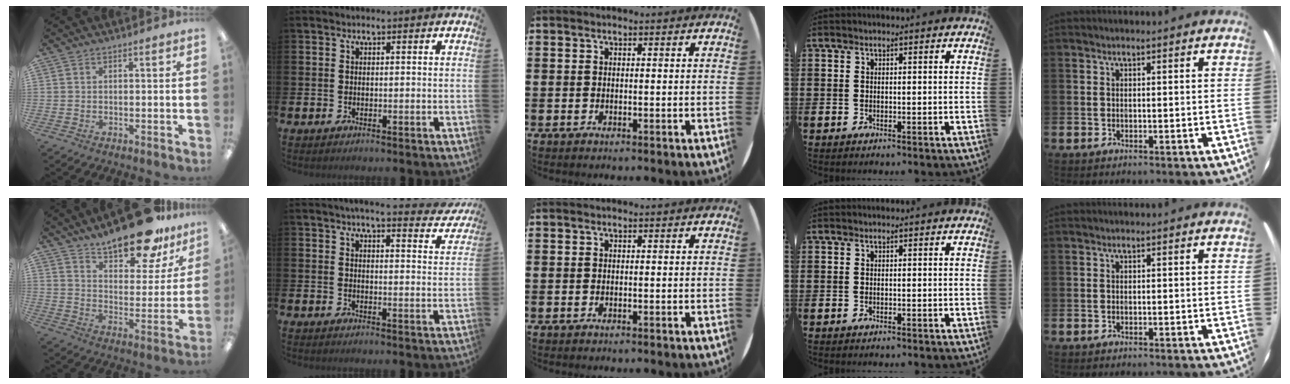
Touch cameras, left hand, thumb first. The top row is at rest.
{"thumb": {"total": 18.0, "force": [14.9, 5.8, 8.2], "torque": [-0.123, -0.102, 0.255]}, "index": {"total": 4.4, "force": [4.1, 0.1, 1.5], "torque": [-0.030, -0.024, 0.069]}}